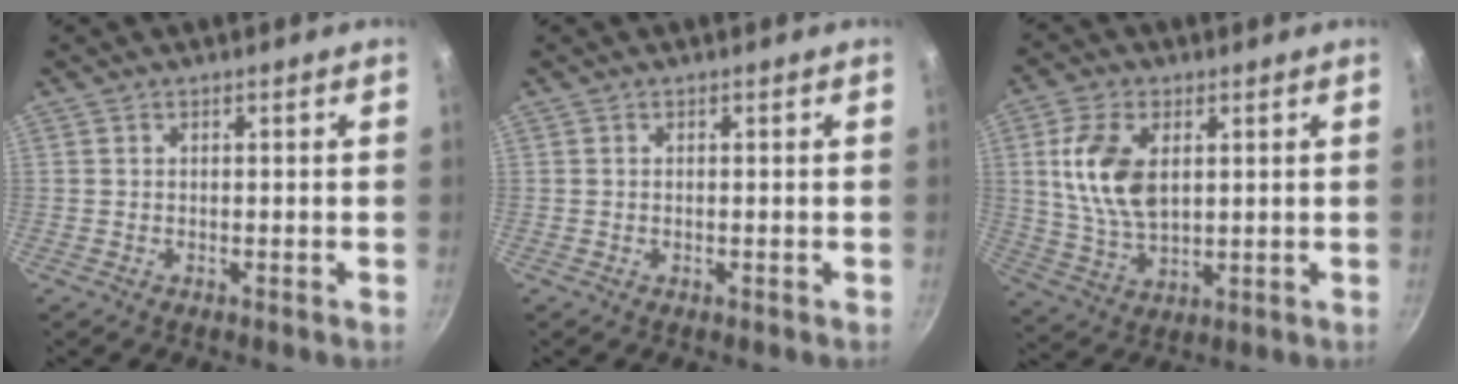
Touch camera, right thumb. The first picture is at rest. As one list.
[{"total": 0.0}, {"total": 12.1, "force": [2.8, 7.1, 9.4], "torque": [-0.173, -0.013, 0.058]}]